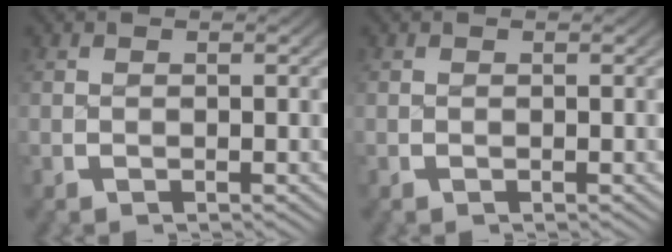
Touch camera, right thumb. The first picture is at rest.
{"total": 0.0}